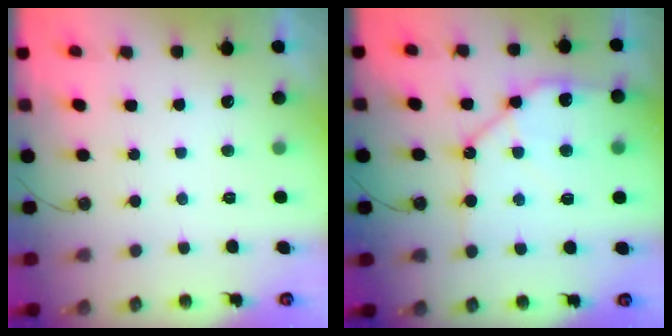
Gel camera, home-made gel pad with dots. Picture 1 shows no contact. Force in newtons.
{"total": 12.9, "press": 12.7, "slide": 1.7}